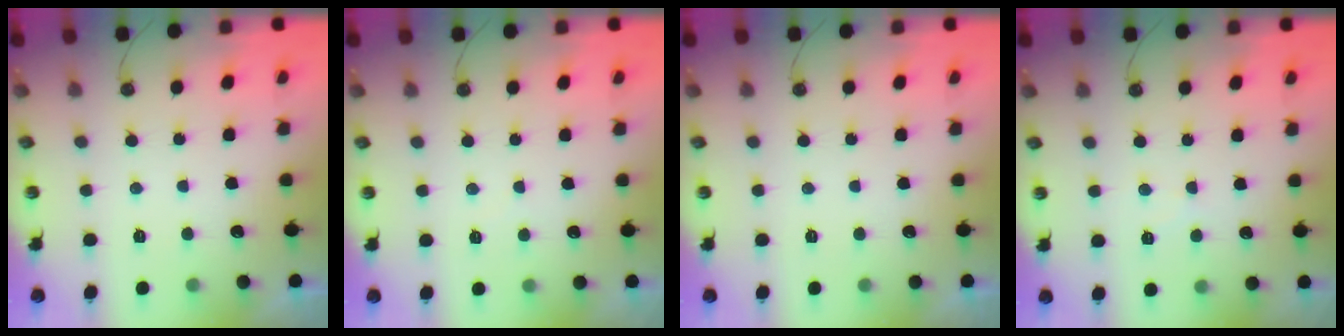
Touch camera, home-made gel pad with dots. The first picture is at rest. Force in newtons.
{"total": 2.8, "press": 2.8, "slide": 0.4}
{"total": 0.0}
{"total": 5.1, "press": 5.0, "slide": 0.7}